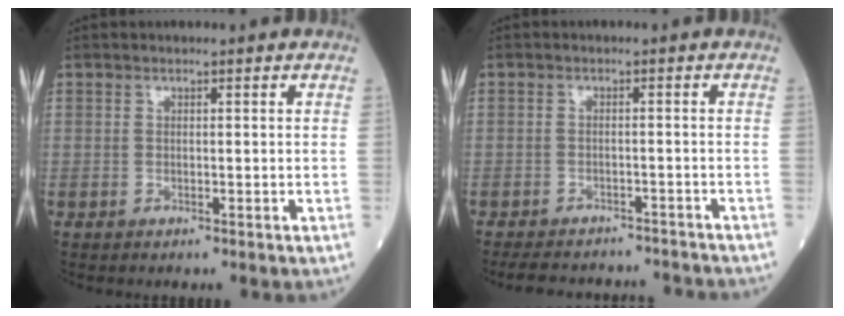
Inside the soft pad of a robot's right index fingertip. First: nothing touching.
{"total": 11.1, "force": [-10.2, 3.6, 2.4], "torque": [-0.043, 0.012, -0.123]}